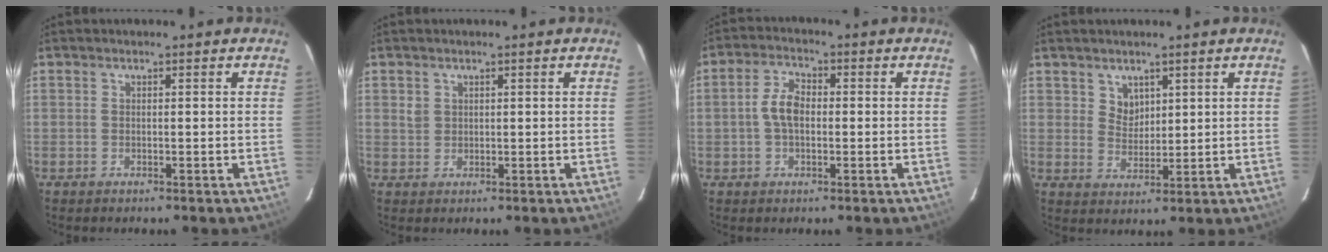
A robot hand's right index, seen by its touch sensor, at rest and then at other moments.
{"total": 1.9, "force": [0.7, 1.6, 0.5], "torque": [-0.007, 0.006, 0.014]}
{"total": 5.1, "force": [-0.3, 3.0, 4.2], "torque": [-0.087, 0.014, -0.005]}
{"total": 3.6, "force": [2.2, 2.8, 0.7], "torque": [-0.005, 0.003, 0.044]}